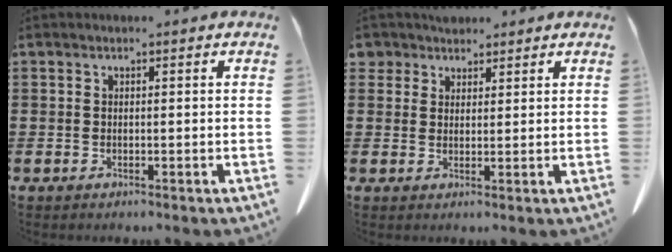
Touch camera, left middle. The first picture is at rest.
{"total": 3.3, "force": [2.5, 2.0, 0.2], "torque": [-0.010, 0.005, 0.047]}